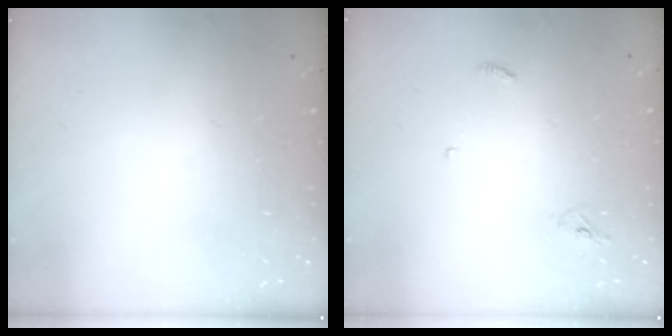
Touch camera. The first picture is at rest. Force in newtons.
{"total": 2.9, "press": 2.9, "slide": 0.2}